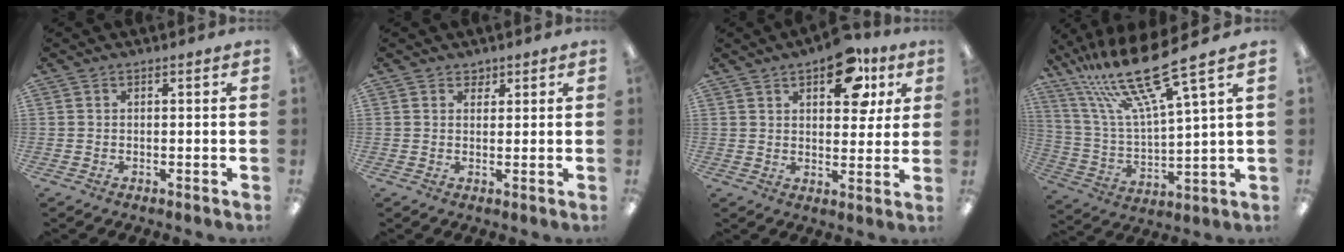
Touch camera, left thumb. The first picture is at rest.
{"total": 2.0, "force": [1.3, 1.5, -0.3], "torque": [0.017, -0.005, 0.020]}
{"total": 13.3, "force": [7.6, 7.1, 8.3], "torque": [-0.100, -0.026, 0.127]}
{"total": 20.3, "force": [15.4, 2.9, 12.9], "torque": [-0.281, -0.096, 0.253]}